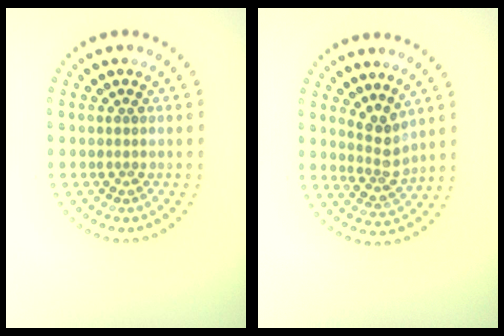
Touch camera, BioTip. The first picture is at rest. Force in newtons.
{"total": 2.6, "press": 2.0, "slide": 1.7}